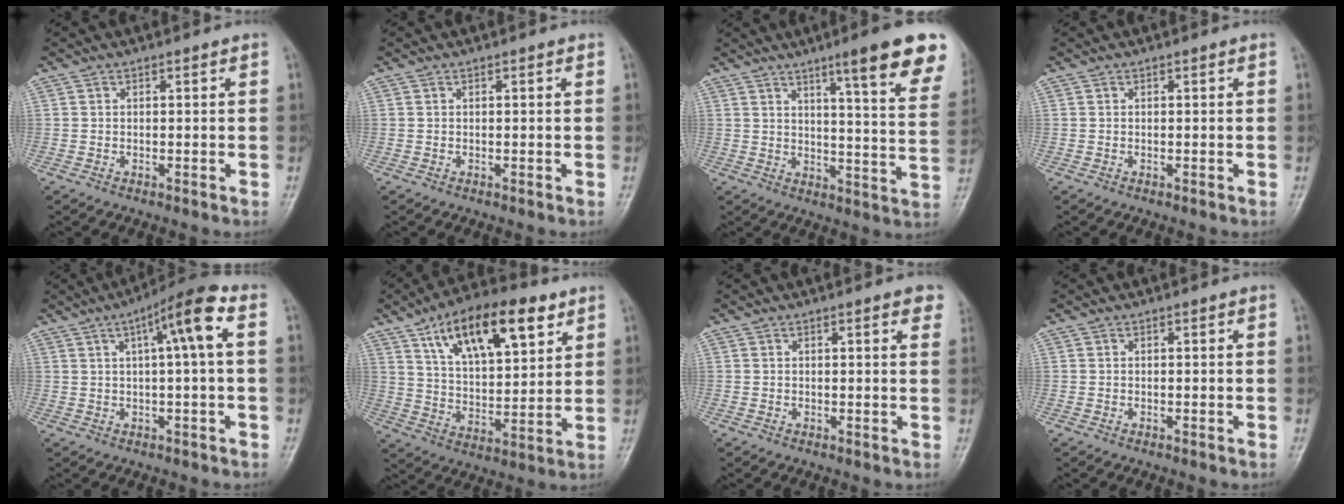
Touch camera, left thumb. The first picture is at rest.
{"total": 0.0}
{"total": 17.4, "force": [10.9, 1.9, 13.4], "torque": [-0.149, -0.051, 0.135]}
{"total": 0.0}
{"total": 9.0, "force": [2.4, 1.1, 8.6], "torque": [-0.144, 0.026, 0.031]}
{"total": 18.8, "force": [9.9, 8.1, 13.8], "torque": [-0.189, -0.030, 0.168]}
{"total": 3.2, "force": [1.8, 0.8, 2.4], "torque": [-0.014, 0.001, 0.016]}
{"total": 0.0}